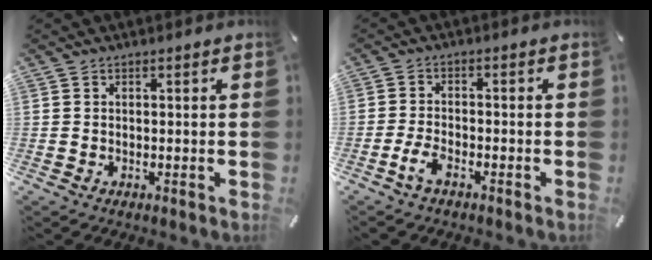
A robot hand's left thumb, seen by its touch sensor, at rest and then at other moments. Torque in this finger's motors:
{"motor_torque": [-0.49, 0.82, 0.50, 0.79, 0.07]}